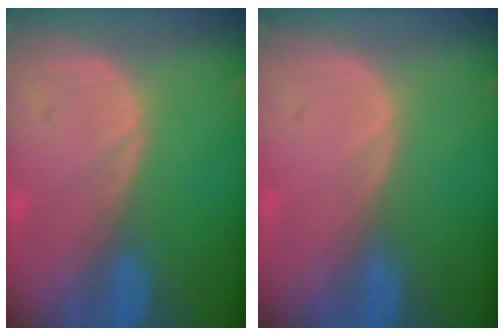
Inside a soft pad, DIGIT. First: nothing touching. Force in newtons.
{"total": 0.0}